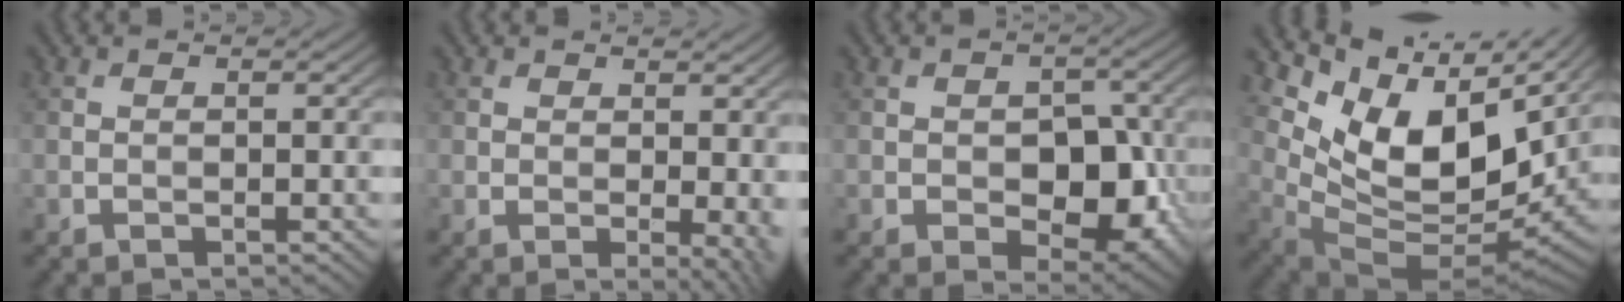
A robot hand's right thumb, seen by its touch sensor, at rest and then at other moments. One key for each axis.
{"total": 3.9, "fx": 0.6, "fy": 1.7, "fz": 3.5, "tx": -0.052, "ty": -0.005, "tz": 0.010}
{"total": 7.7, "fx": -1.5, "fy": 5.0, "fz": 5.7, "tx": -0.079, "ty": -0.014, "tz": -0.018}
{"total": 13.1, "fx": 5.9, "fy": 6.7, "fz": 9.6, "tx": -0.190, "ty": -0.005, "tz": 0.123}